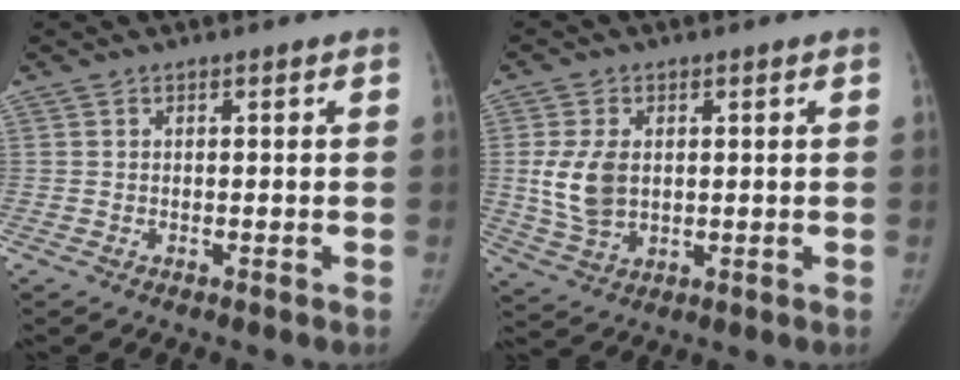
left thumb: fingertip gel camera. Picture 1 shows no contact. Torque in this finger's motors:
{"motor_torque": [-0.11, 0.19, 0.69, -0.75, 0.38]}